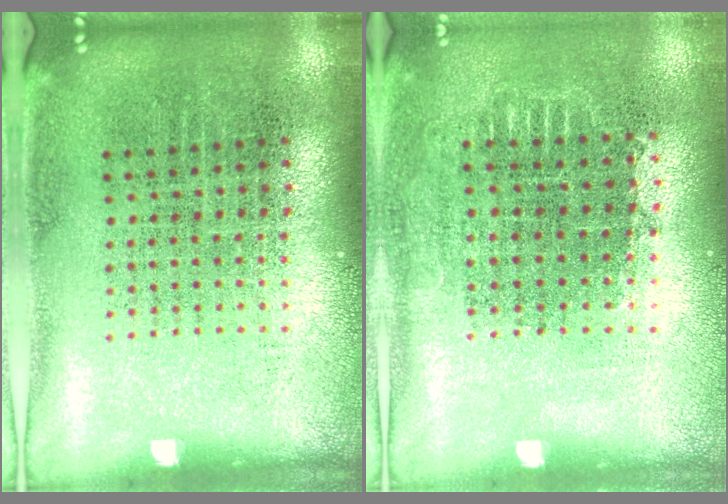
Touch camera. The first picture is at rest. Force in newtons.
{"total": 0.7, "press": 0.7, "slide": 0.3}